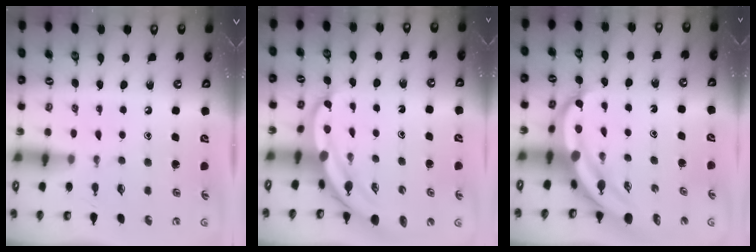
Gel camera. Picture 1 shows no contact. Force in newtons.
{"total": 5.6, "press": 5.6, "slide": 0.3}
{"total": 7.0, "press": 7.0, "slide": 0.9}